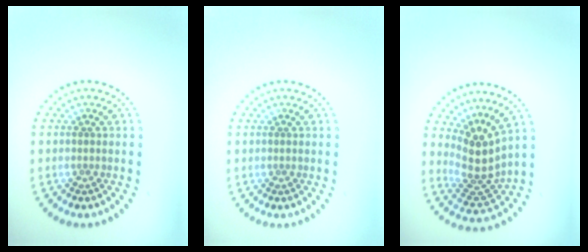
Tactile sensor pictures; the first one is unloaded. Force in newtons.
{"total": 0.0}
{"total": 3.8, "press": 2.7, "slide": 2.7}